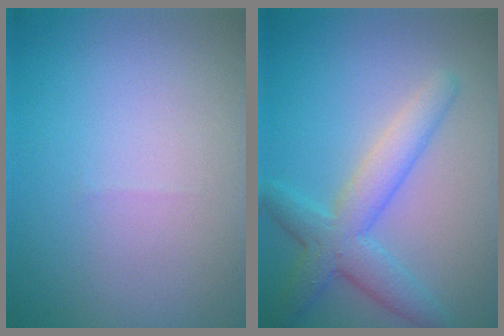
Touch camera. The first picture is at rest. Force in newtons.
{"total": 4.3, "press": 4.3, "slide": 0.2}